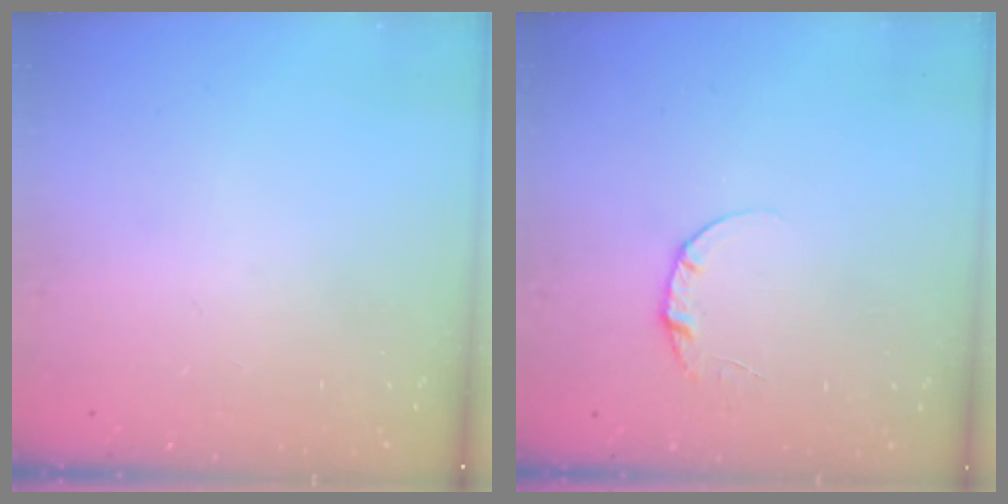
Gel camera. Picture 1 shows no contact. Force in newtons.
{"total": 4.0, "press": 4.0, "slide": 0.4}